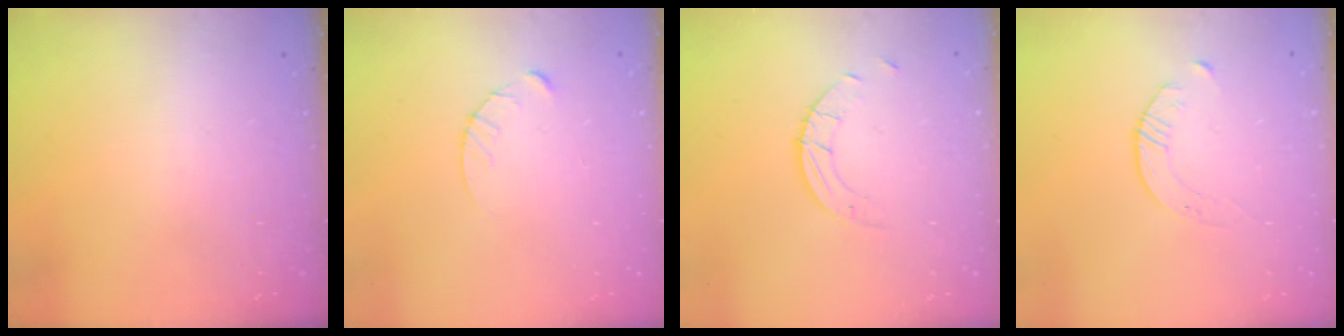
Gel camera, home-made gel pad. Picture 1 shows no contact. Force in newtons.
{"total": 3.4, "press": 3.4, "slide": 0.4}
{"total": 2.5, "press": 2.5, "slide": 0.2}
{"total": 3.9, "press": 3.9, "slide": 0.4}